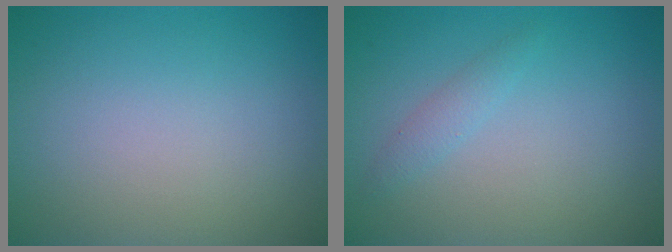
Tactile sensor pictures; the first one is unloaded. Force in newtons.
{"total": 1.2, "press": 1.2, "slide": 0.0}